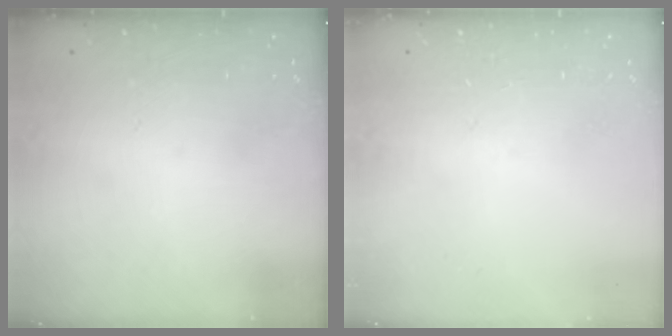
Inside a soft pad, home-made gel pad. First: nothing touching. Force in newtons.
{"total": 0.0}